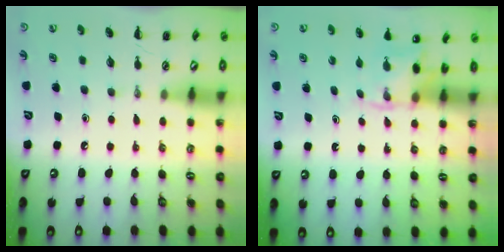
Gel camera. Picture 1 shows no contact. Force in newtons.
{"total": 3.6, "press": 3.4, "slide": 1.3}